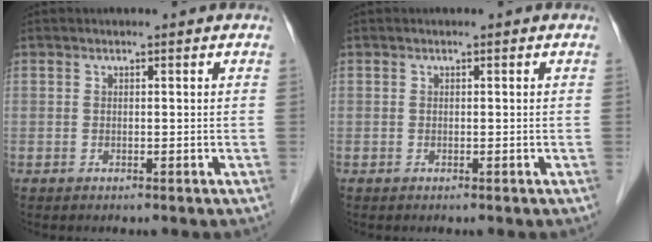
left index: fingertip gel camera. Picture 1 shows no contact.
{"total": 0.0}